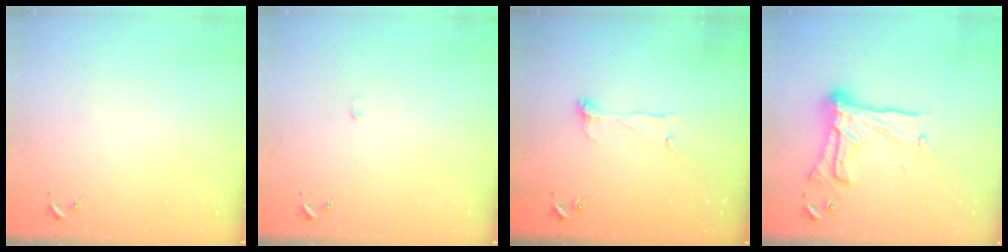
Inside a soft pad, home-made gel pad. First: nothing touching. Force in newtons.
{"total": 2.3, "press": 2.3, "slide": 0.3}
{"total": 6.9, "press": 6.9, "slide": 0.2}
{"total": 19.3, "press": 19.2, "slide": 0.9}